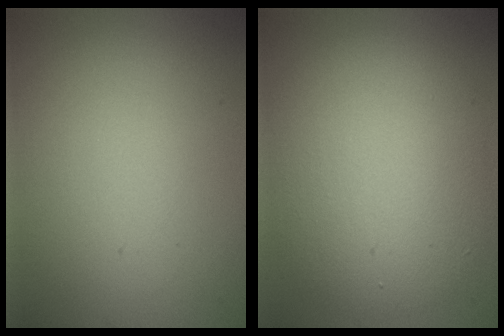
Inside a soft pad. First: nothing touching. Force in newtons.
{"total": 7.9, "press": 7.9, "slide": 0.2}